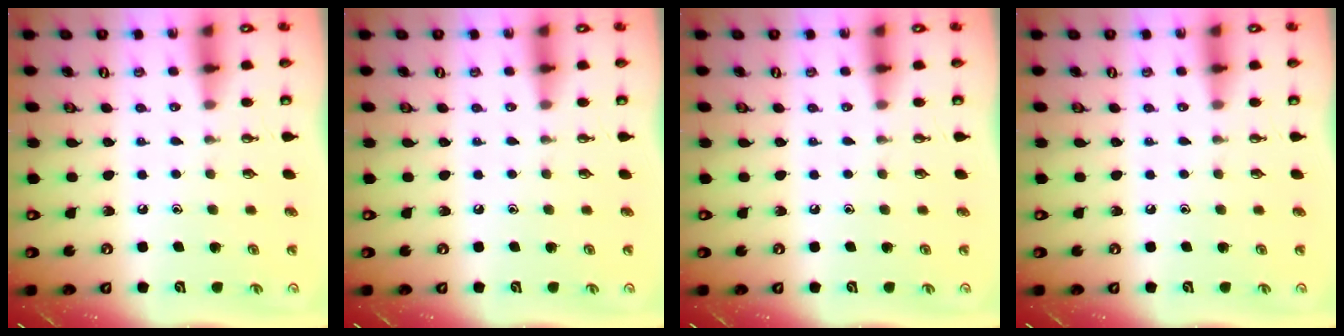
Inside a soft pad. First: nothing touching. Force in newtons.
{"total": 0.0}
{"total": 0.0}
{"total": 0.0}